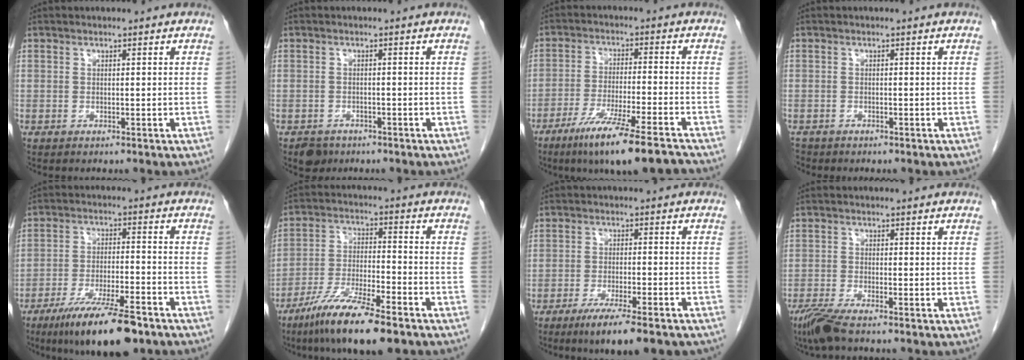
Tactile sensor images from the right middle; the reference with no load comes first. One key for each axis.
{"total": 2.6, "fx": -1.8, "fy": 1.8, "fz": 0.5, "tx": -0.012, "ty": 0.003, "tz": -0.026}
{"total": 13.0, "fx": -9.7, "fy": -0.1, "fz": 8.6, "tx": -0.147, "ty": -0.039, "tz": -0.161}
{"total": 1.8, "fx": -1.5, "fy": 0.9, "fz": 0.3, "tx": -0.008, "ty": -0.002, "tz": -0.023}
{"total": 13.3, "fx": -9.3, "fy": 2.3, "fz": 9.2, "tx": -0.159, "ty": -0.028, "tz": -0.156}
{"total": 12.7, "fx": -8.7, "fy": 1.5, "fz": 9.1, "tx": -0.177, "ty": -0.032, "tz": -0.156}
{"total": 11.1, "fx": -8.2, "fy": 1.6, "fz": 7.3, "tx": -0.100, "ty": -0.019, "tz": -0.120}
{"total": 4.4, "fx": -3.3, "fy": 0.2, "fz": 2.9, "tx": -0.062, "ty": -0.013, "tz": -0.067}